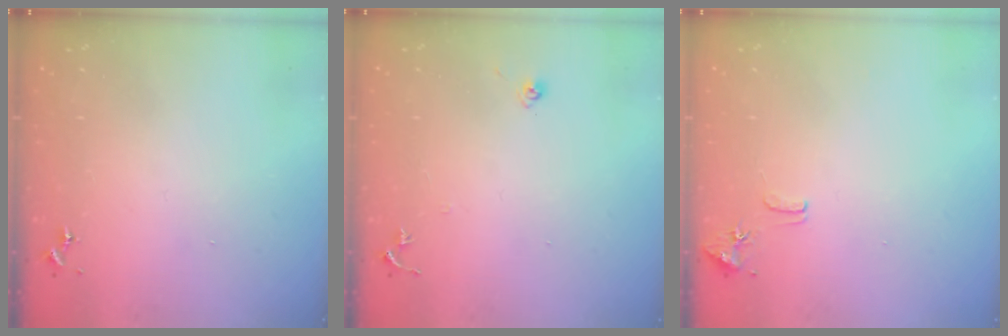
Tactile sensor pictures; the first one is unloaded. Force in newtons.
{"total": 6.2, "press": 6.1, "slide": 0.5}
{"total": 8.1, "press": 8.1, "slide": 0.7}